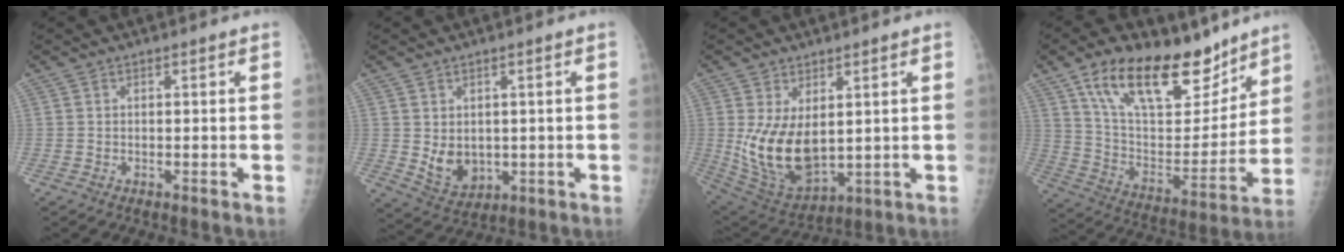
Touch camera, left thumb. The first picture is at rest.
{"total": 6.4, "force": [0.1, 5.0, 4.0], "torque": [-0.048, -0.017, 0.024]}
{"total": 12.8, "force": [1.8, 7.5, 10.3], "torque": [-0.174, -0.024, 0.060]}
{"total": 24.5, "force": [16.0, 11.1, 14.9], "torque": [-0.207, -0.056, 0.274]}